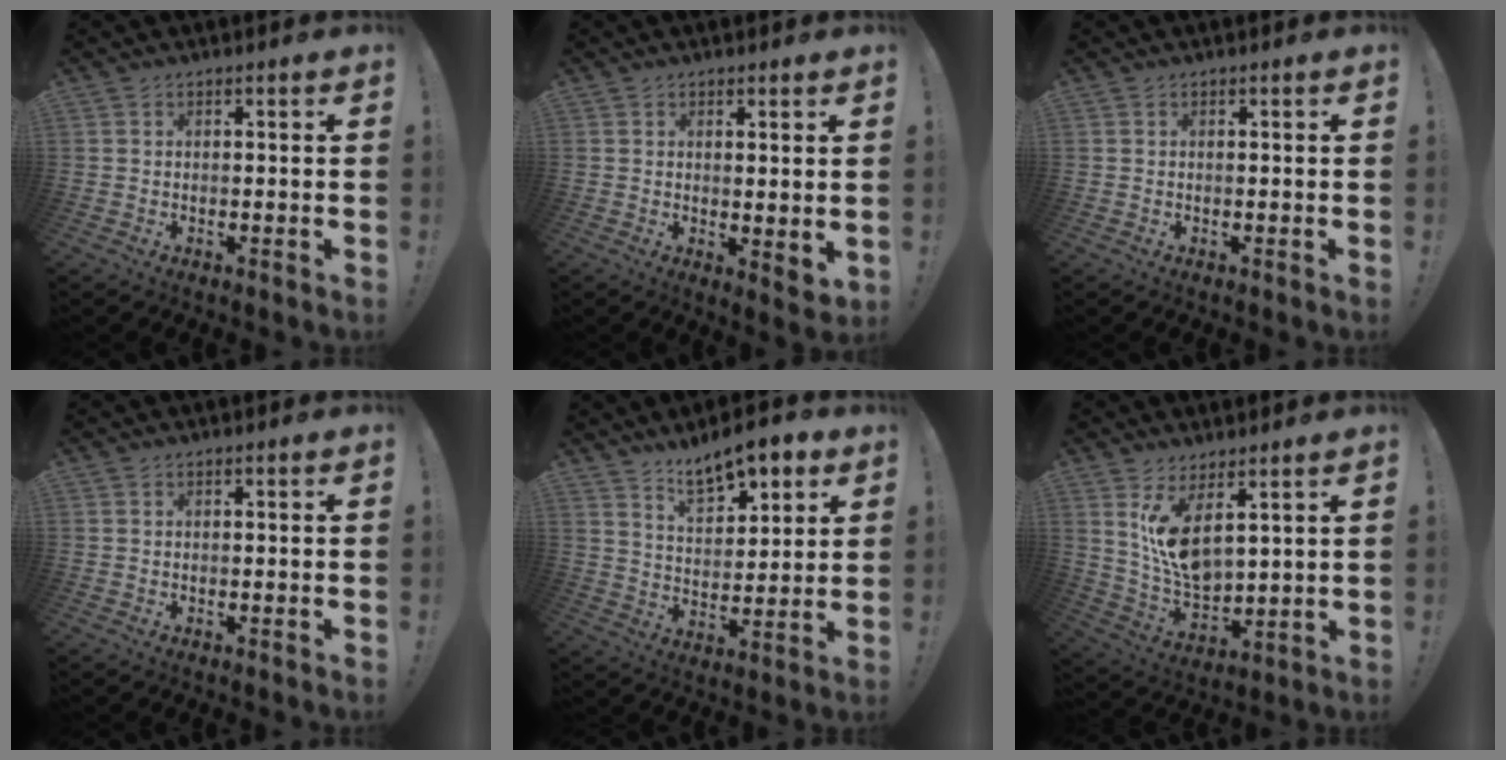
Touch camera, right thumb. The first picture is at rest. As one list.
[{"total": 3.2, "force": [2.0, 0.9, 2.3], "torque": [-0.023, -0.013, 0.034]}, {"total": 0.0}, {"total": 0.0}, {"total": 11.8, "force": [8.8, 5.1, 6.1], "torque": [-0.090, -0.056, 0.158]}, {"total": 11.7, "force": [6.6, 5.0, 8.3], "torque": [-0.153, -0.055, 0.123]}]